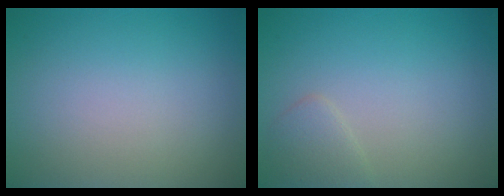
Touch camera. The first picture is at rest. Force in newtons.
{"total": 1.4, "press": 1.4, "slide": 0.1}